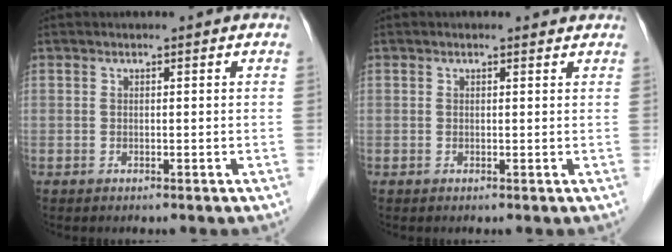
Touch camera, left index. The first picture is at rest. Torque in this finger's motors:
{"motor_torque": [0.58, -0.63, 0.07, -0.01]}